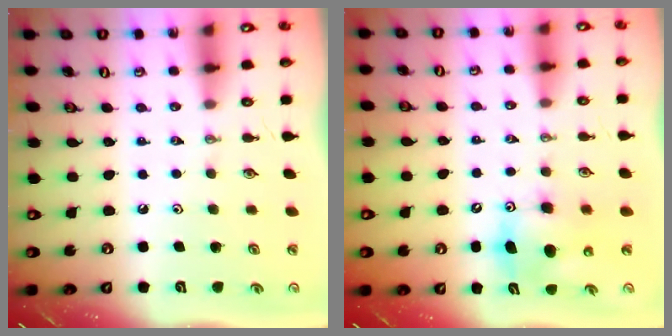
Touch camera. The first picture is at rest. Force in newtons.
{"total": 9.2, "press": 9.0, "slide": 1.9}